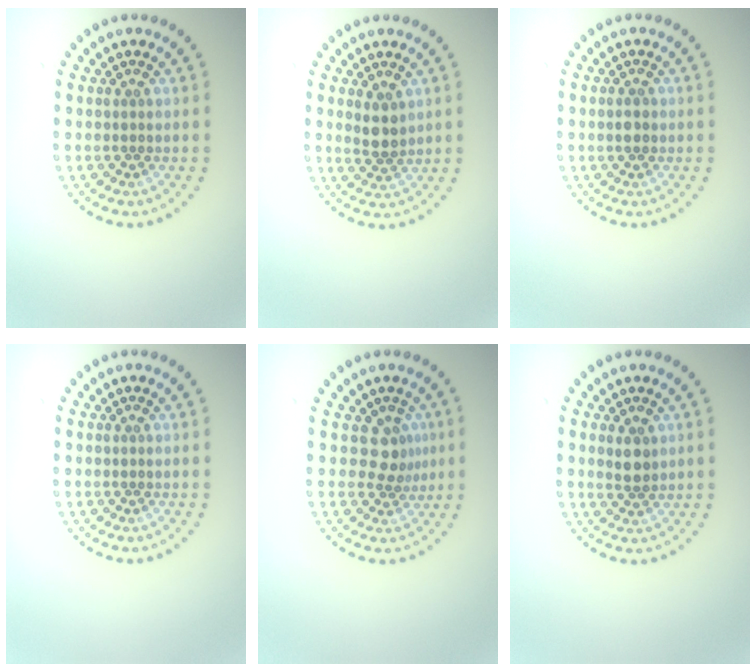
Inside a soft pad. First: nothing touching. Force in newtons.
{"total": 2.2, "press": 2.0, "slide": 1.0}
{"total": 1.5, "press": 1.5, "slide": 0.1}
{"total": 0.0}
{"total": 2.2, "press": 1.6, "slide": 1.5}
{"total": 1.9, "press": 1.7, "slide": 0.8}